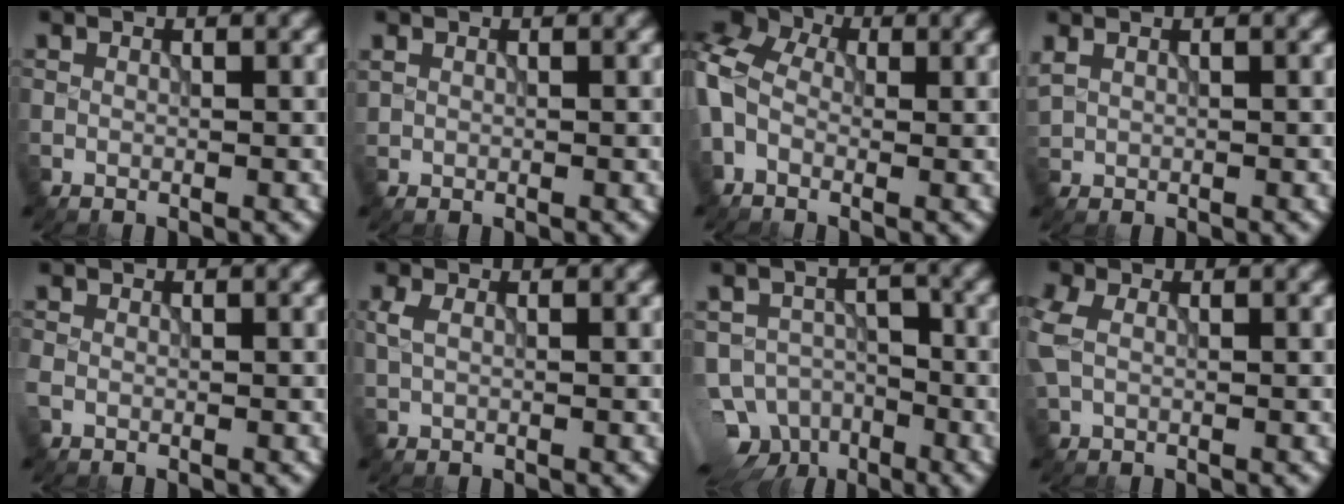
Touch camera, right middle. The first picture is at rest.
{"total": 0.7, "force": [0.4, 0.5, 0.2], "torque": [-0.007, -0.003, 0.012]}
{"total": 11.3, "force": [-0.7, 8.7, 7.3], "torque": [-0.164, 0.028, -0.050]}
{"total": 1.5, "force": [0.8, 1.0, 0.8], "torque": [-0.024, 0.000, 0.024]}
{"total": 1.3, "force": [-0.4, 1.0, 0.7], "torque": [-0.020, -0.006, -0.008]}
{"total": 1.8, "force": [0.2, 1.1, 1.4], "torque": [-0.035, 0.000, 0.009]}
{"total": 9.1, "force": [-6.3, 5.7, 3.2], "torque": [-0.043, -0.004, -0.090]}
{"total": 3.8, "force": [0.1, 2.8, 2.7], "torque": [-0.069, -0.002, 0.003]}